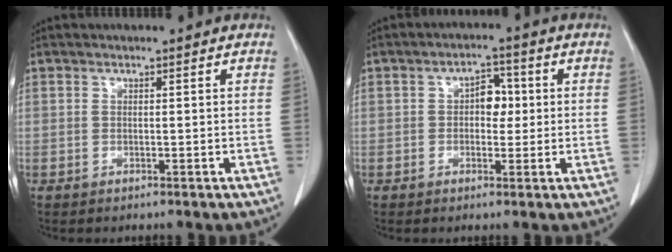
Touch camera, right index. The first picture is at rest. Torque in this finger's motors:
{"motor_torque": [0.03, 0.01, 0.08, 0.02]}